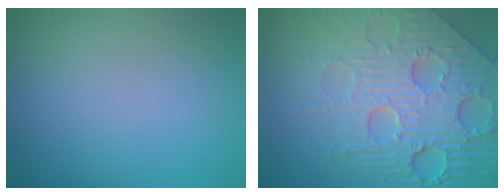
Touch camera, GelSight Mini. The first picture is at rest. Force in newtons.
{"total": 8.6, "press": 5.9, "slide": 6.2}